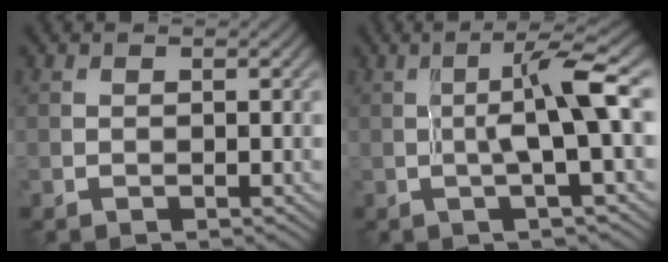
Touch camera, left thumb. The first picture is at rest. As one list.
[{"total": 6.7, "force": [0.0, 0.5, 6.7], "torque": [-0.121, 0.014, -0.002]}]